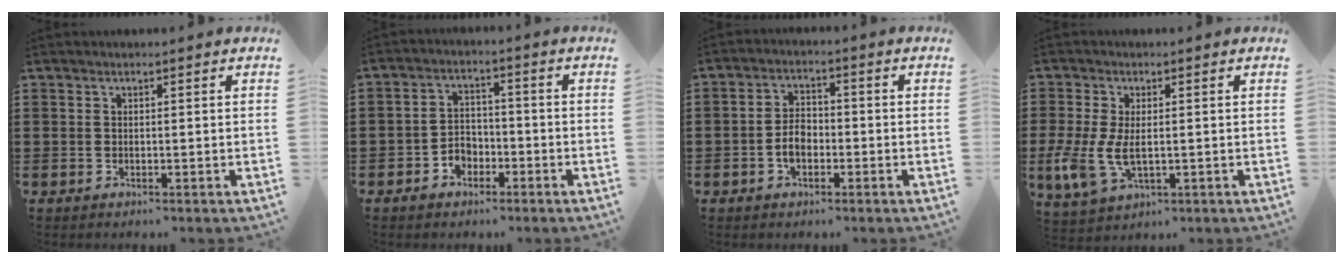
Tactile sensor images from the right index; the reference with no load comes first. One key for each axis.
{"total": 3.6, "fx": -2.2, "fy": 2.5, "fz": 1.2, "tx": -0.028, "ty": 0.010, "tz": -0.044}
{"total": 3.9, "fx": -1.3, "fy": 2.3, "fz": 2.9, "tx": -0.068, "ty": 0.001, "tz": -0.029}
{"total": 7.1, "fx": -0.7, "fy": 3.8, "fz": 6.0, "tx": -0.139, "ty": -0.006, "tz": -0.013}